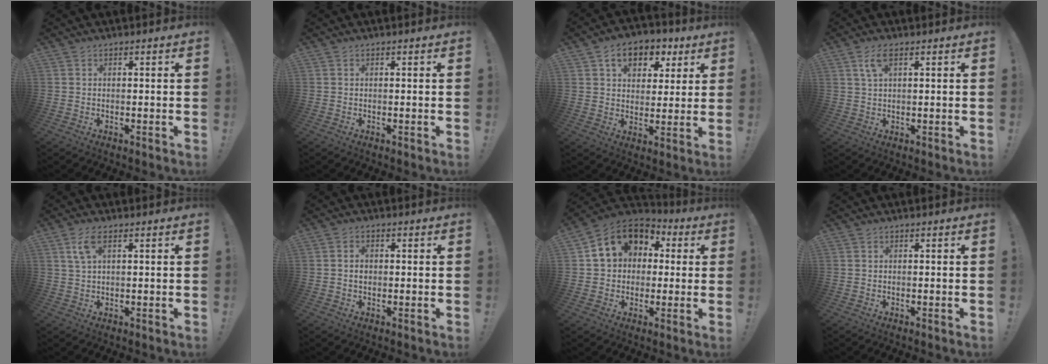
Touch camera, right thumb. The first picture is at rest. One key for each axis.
{"total": 0.0}
{"total": 10.5, "fx": 5.2, "fy": 7.4, "fz": 5.5, "tx": -0.078, "ty": -0.021, "tz": 0.097}
{"total": 4.4, "fx": 2.0, "fy": 1.8, "fz": 3.5, "tx": -0.067, "ty": 0.002, "tz": 0.035}
{"total": 4.8, "fx": 2.1, "fy": 1.9, "fz": 3.9, "tx": -0.073, "ty": 0.004, "tz": 0.037}
{"total": 1.9, "fx": -0.2, "fy": 1.6, "fz": 1.1, "tx": -0.021, "ty": 0.006, "tz": -0.004}
{"total": 12.4, "fx": 3.5, "fy": 10.5, "fz": 5.7, "tx": -0.079, "ty": -0.007, "tz": 0.068}
{"total": 0.0}